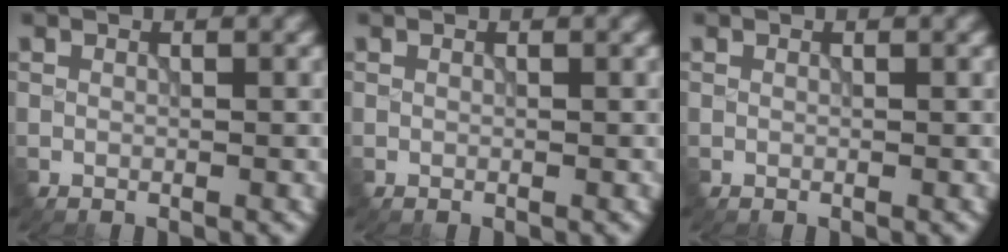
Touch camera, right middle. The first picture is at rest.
{"total": 0.0}
{"total": 0.0}